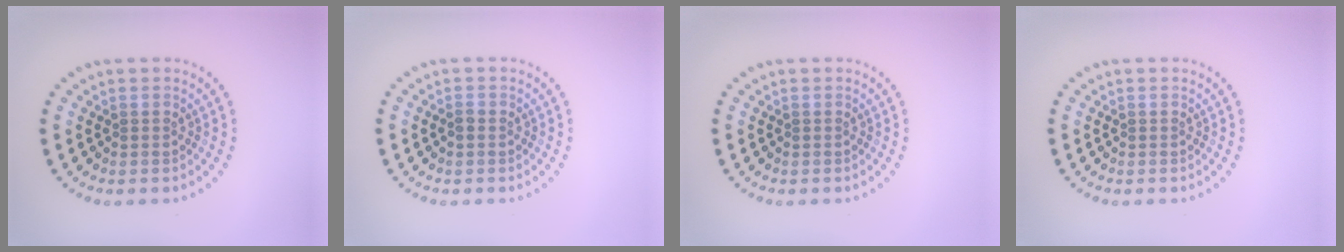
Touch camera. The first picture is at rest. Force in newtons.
{"total": 0.7, "press": 0.7, "slide": 0.0}
{"total": 0.0}
{"total": 0.0}